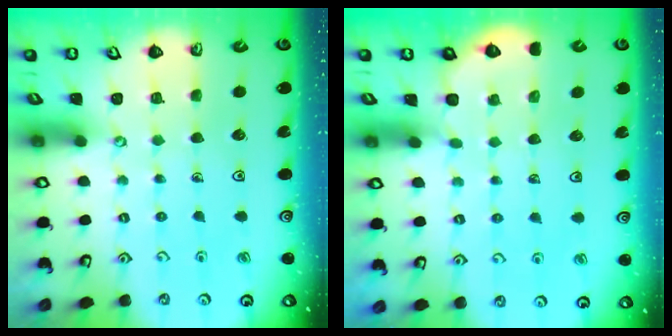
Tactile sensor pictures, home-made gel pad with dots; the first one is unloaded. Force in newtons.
{"total": 2.9, "press": 2.9, "slide": 0.3}